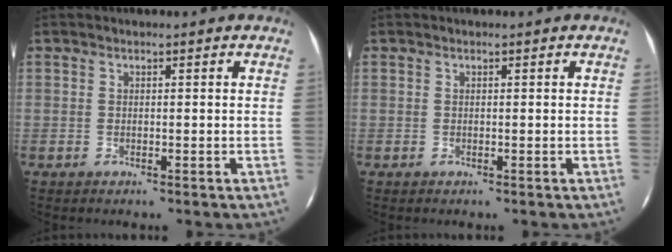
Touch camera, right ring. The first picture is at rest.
{"total": 0.0}